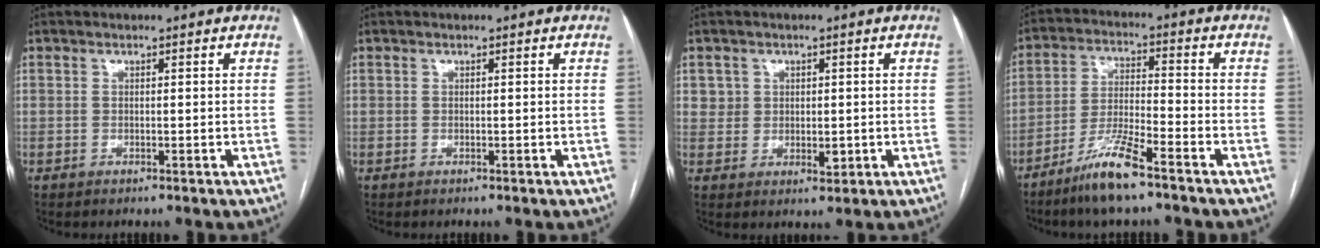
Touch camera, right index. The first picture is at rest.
{"total": 0.0}
{"total": 3.5, "force": [0.7, 3.2, 1.2], "torque": [-0.013, -0.001, 0.014]}
{"total": 8.9, "force": [-6.4, 0.5, 6.2], "torque": [-0.127, -0.018, -0.126]}